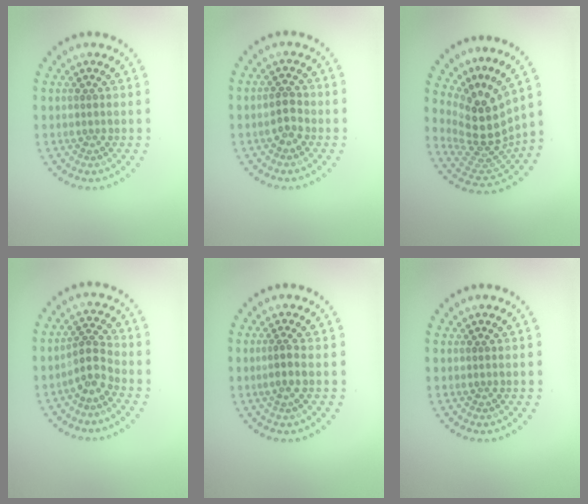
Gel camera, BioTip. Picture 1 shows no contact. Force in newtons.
{"total": 1.9, "press": 1.8, "slide": 0.3}
{"total": 5.1, "press": 3.7, "slide": 3.6}
{"total": 2.5, "press": 1.7, "slide": 1.8}
{"total": 1.5, "press": 1.2, "slide": 1.0}
{"total": 0.0}